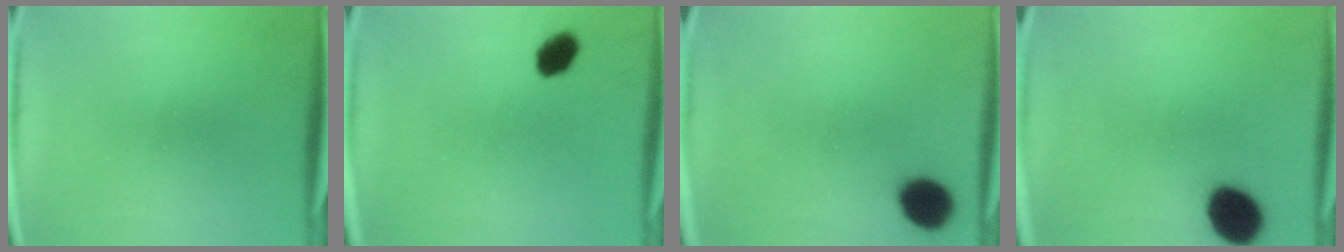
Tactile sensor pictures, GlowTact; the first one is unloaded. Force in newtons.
{"total": 4.5}
{"total": 8.6}
{"total": 11.4}